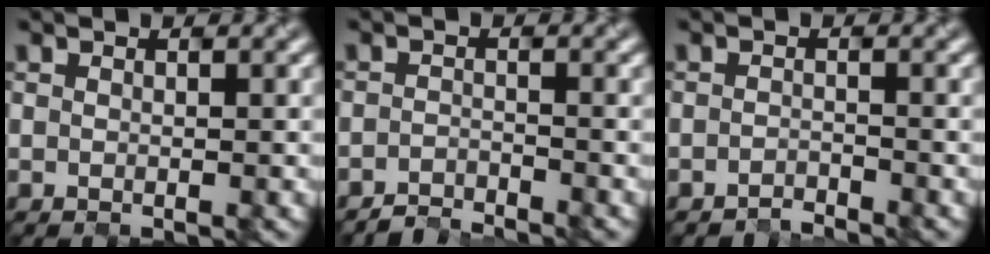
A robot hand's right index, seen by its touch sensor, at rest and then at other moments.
{"total": 2.0, "force": [-1.9, -0.1, -0.4], "torque": [0.017, -0.002, -0.044]}
{"total": 1.4, "force": [-1.2, -0.3, -0.6], "torque": [0.008, -0.003, -0.028]}